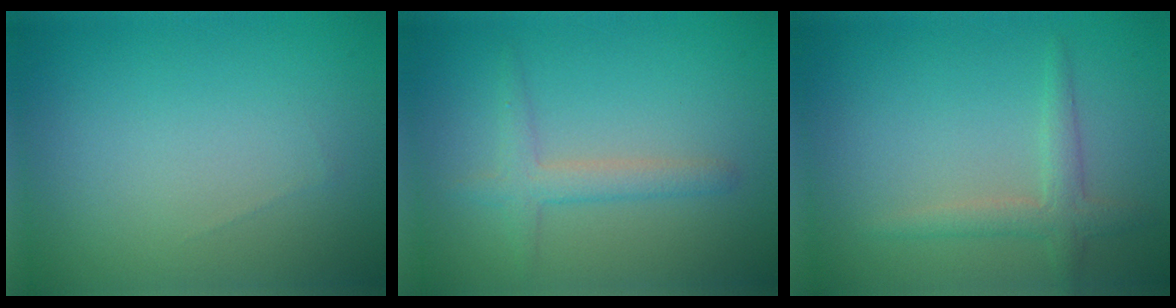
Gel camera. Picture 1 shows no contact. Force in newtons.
{"total": 2.4, "press": 2.4, "slide": 0.0}
{"total": 2.3, "press": 2.3, "slide": 0.1}